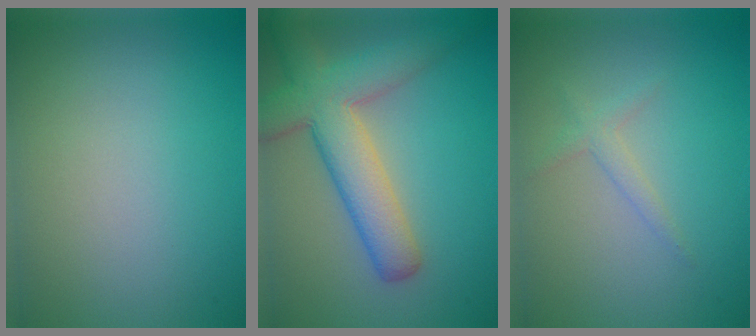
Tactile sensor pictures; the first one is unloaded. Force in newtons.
{"total": 7.5, "press": 7.5, "slide": 0.3}
{"total": 1.3, "press": 1.3, "slide": 0.1}